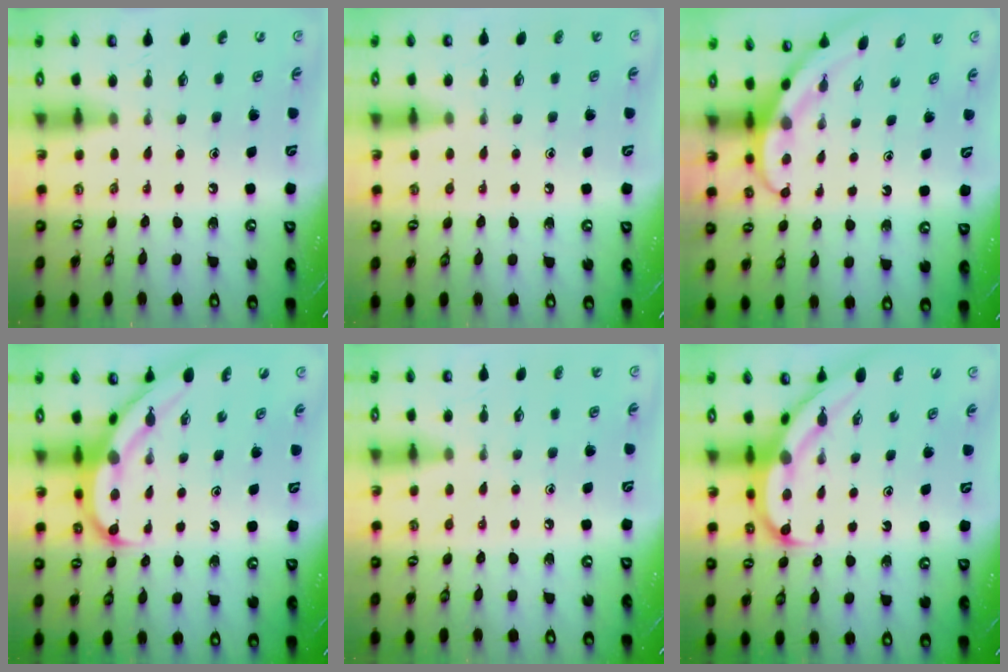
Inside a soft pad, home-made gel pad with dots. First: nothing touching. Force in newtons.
{"total": 1.7, "press": 1.7, "slide": 0.1}
{"total": 3.8, "press": 3.8, "slide": 0.3}
{"total": 8.4, "press": 8.3, "slide": 1.0}
{"total": 5.0, "press": 4.9, "slide": 1.0}
{"total": 8.4, "press": 8.3, "slide": 1.0}